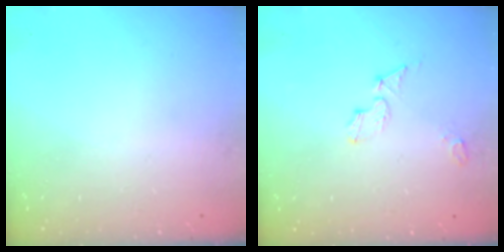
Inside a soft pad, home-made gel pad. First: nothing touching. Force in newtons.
{"total": 4.7, "press": 4.7, "slide": 0.5}